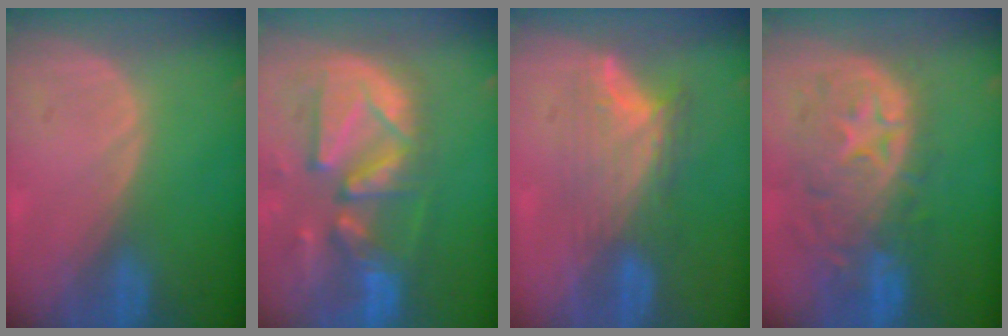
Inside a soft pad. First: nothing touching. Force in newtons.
{"total": 13.3, "press": 11.4, "slide": 6.9}
{"total": 7.9, "press": 6.8, "slide": 4.1}
{"total": 11.0, "press": 9.7, "slide": 5.2}